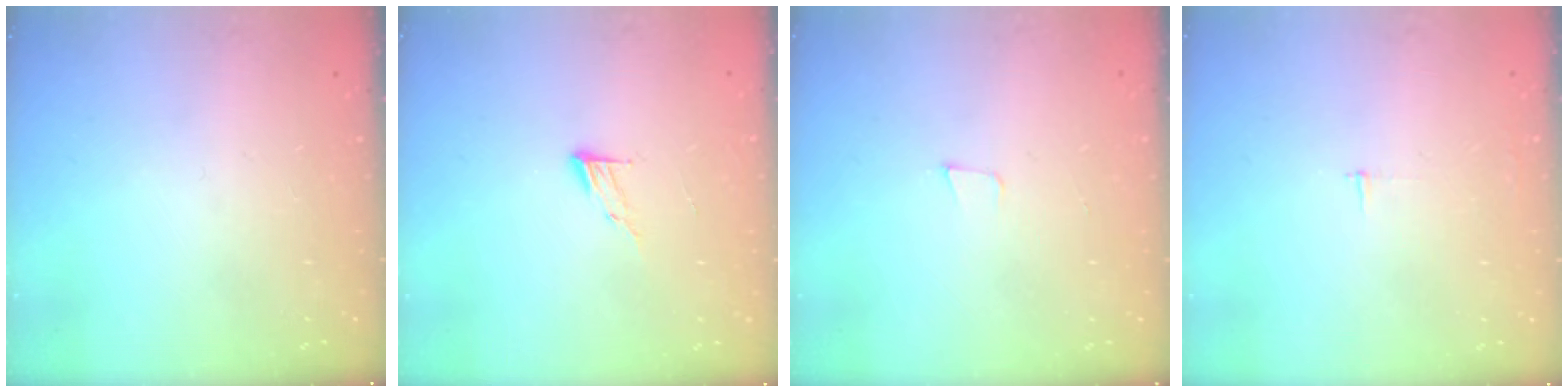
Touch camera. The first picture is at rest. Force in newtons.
{"total": 5.0, "press": 4.9, "slide": 0.5}
{"total": 3.3, "press": 2.0, "slide": 2.6}
{"total": 2.3, "press": 2.3, "slide": 0.2}